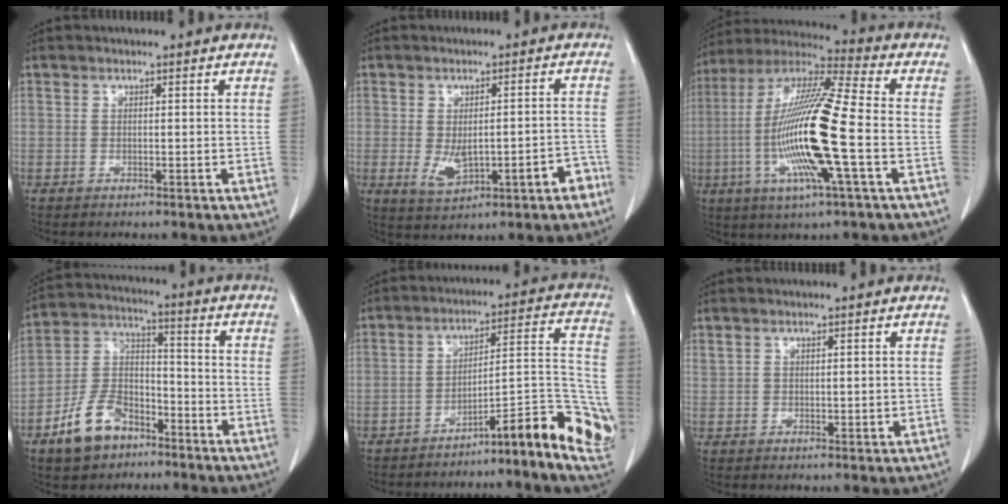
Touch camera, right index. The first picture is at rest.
{"total": 7.7, "force": [-2.9, 2.6, 6.7], "torque": [-0.095, 0.017, -0.025]}
{"total": 19.0, "force": [-4.0, 0.9, 18.6], "torque": [-0.388, -0.012, -0.082]}
{"total": 11.1, "force": [-6.9, 6.4, 5.8], "torque": [-0.122, 0.013, -0.127]}
{"total": 15.4, "force": [-7.9, 2.0, 13.0], "torque": [-0.118, 0.047, -0.107]}
{"total": 1.3, "force": [0.9, 0.7, 0.6], "torque": [-0.015, 0.009, 0.028]}